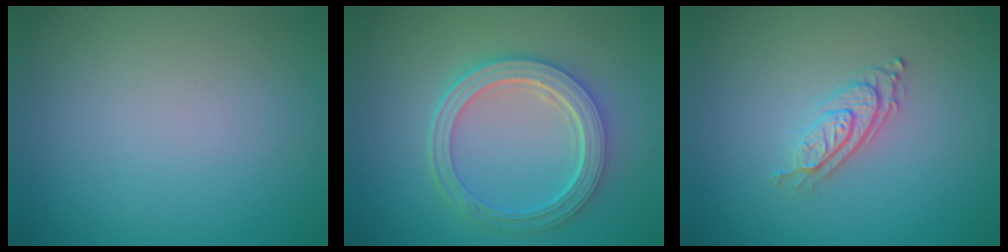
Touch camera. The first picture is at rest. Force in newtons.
{"total": 5.3, "press": 4.1, "slide": 3.4}
{"total": 2.7, "press": 2.0, "slide": 1.9}